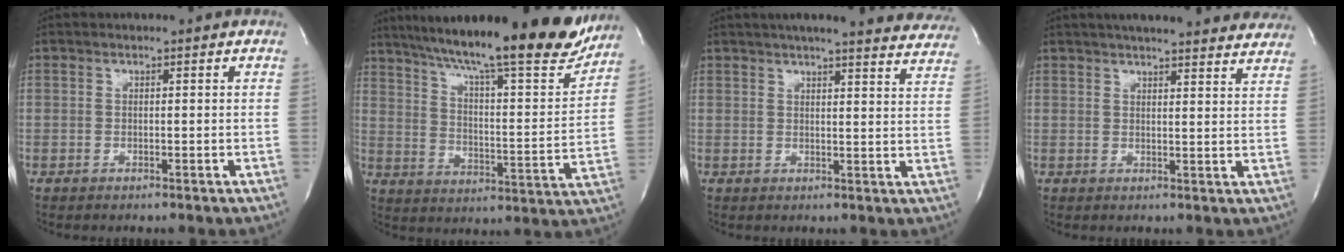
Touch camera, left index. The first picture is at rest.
{"total": 25.7, "force": [21.8, 3.3, 13.2], "torque": [-0.211, -0.034, 0.298]}
{"total": 23.2, "force": [21.2, 2.9, 8.9], "torque": [-0.129, -0.038, 0.241]}
{"total": 22.9, "force": [20.8, 3.3, 9.0], "torque": [-0.133, -0.007, 0.248]}